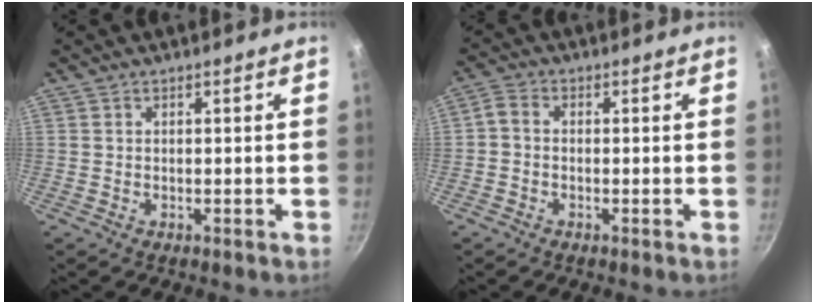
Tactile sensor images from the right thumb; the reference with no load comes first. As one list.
[{"total": 2.6, "force": [-0.8, 1.9, 1.6], "torque": [-0.039, 0.013, -0.026]}]